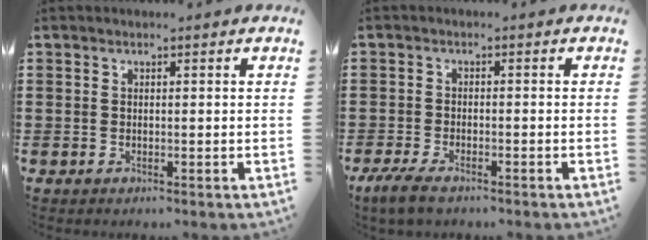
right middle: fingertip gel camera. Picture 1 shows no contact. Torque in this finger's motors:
{"motor_torque": [2.14, 0.00, 0.40, 0.10]}